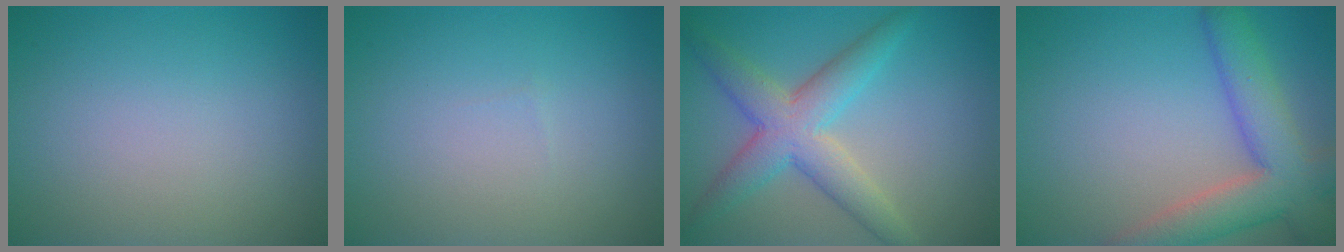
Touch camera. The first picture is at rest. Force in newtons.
{"total": 0.0}
{"total": 5.7, "press": 5.6, "slide": 0.4}
{"total": 6.9, "press": 6.8, "slide": 0.5}